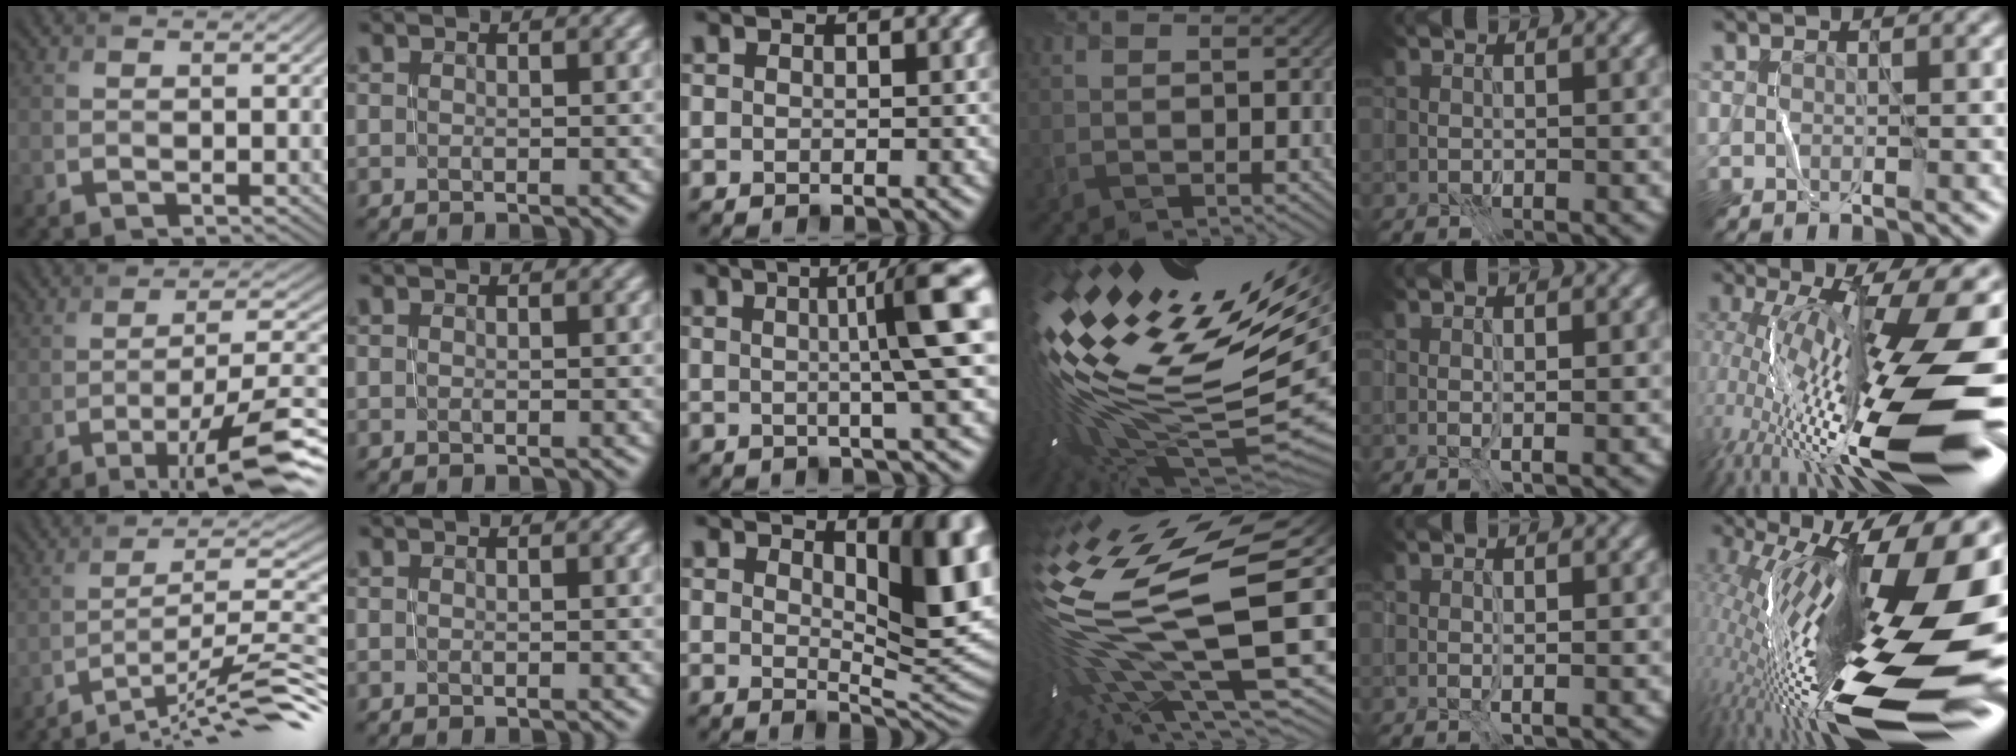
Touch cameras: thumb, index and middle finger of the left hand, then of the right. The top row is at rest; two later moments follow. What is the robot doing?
{"motion": "open", "object": "stapler"}